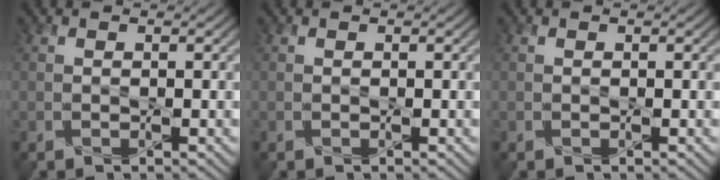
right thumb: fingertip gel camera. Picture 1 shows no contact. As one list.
[{"total": 0.0}, {"total": 0.0}]